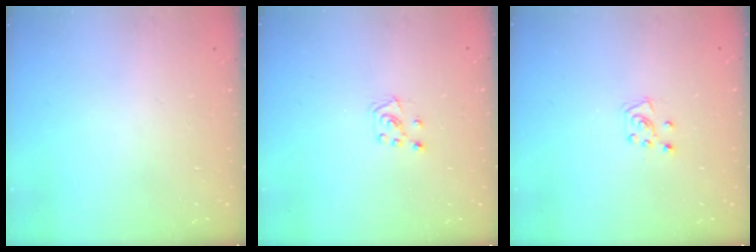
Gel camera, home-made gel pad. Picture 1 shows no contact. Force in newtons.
{"total": 4.6, "press": 4.6, "slide": 0.5}
{"total": 6.2, "press": 6.1, "slide": 0.6}